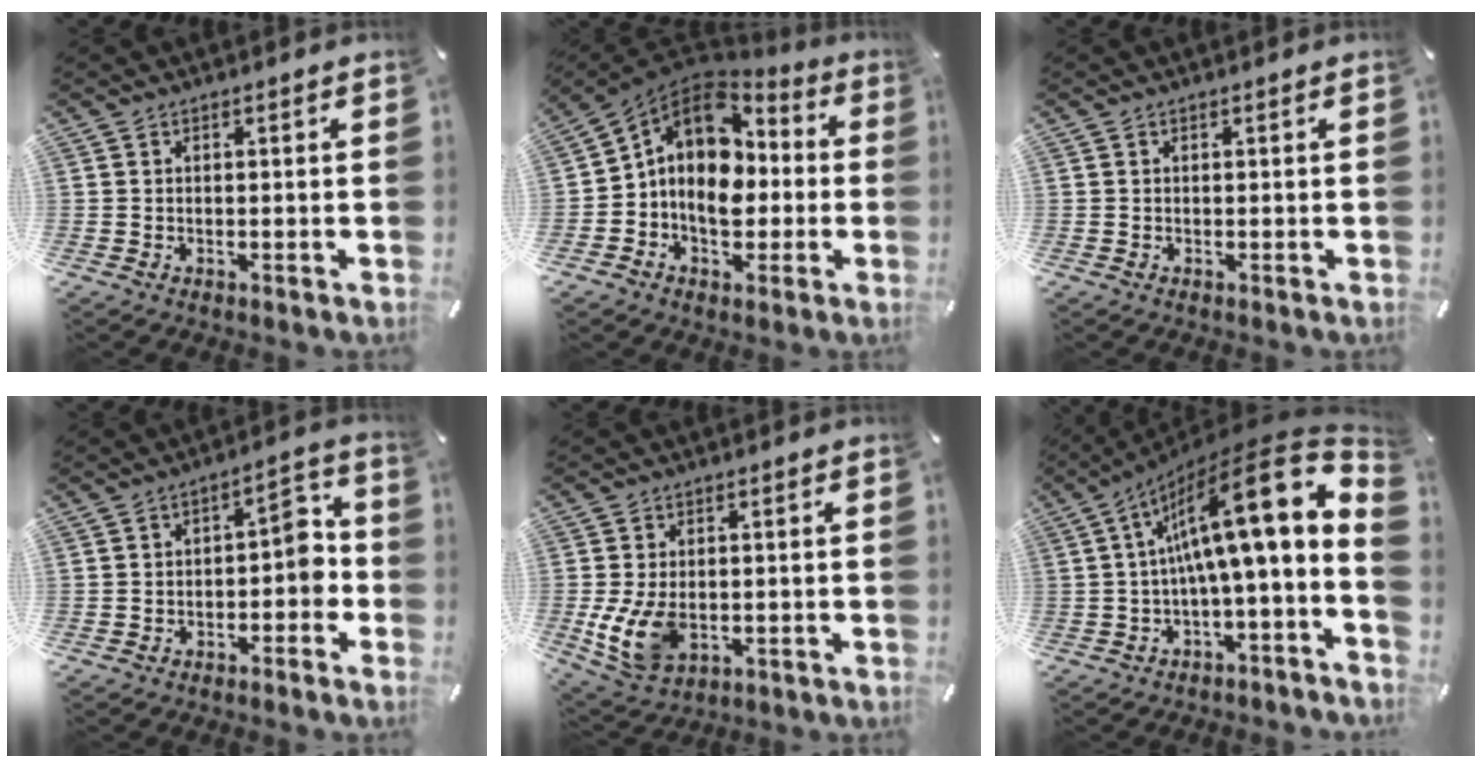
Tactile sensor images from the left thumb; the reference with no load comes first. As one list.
[{"total": 13.4, "force": [-0.1, 10.8, 7.9], "torque": [-0.145, 0.000, -0.002]}, {"total": 0.0}, {"total": 7.7, "force": [-1.1, 4.7, 5.9], "torque": [-0.070, 0.004, -0.028]}, {"total": 9.5, "force": [-1.6, 6.4, 6.9], "torque": [-0.148, -0.003, -0.025]}, {"total": 22.1, "force": [5.4, 5.6, 20.7], "torque": [-0.341, -0.049, 0.083]}]